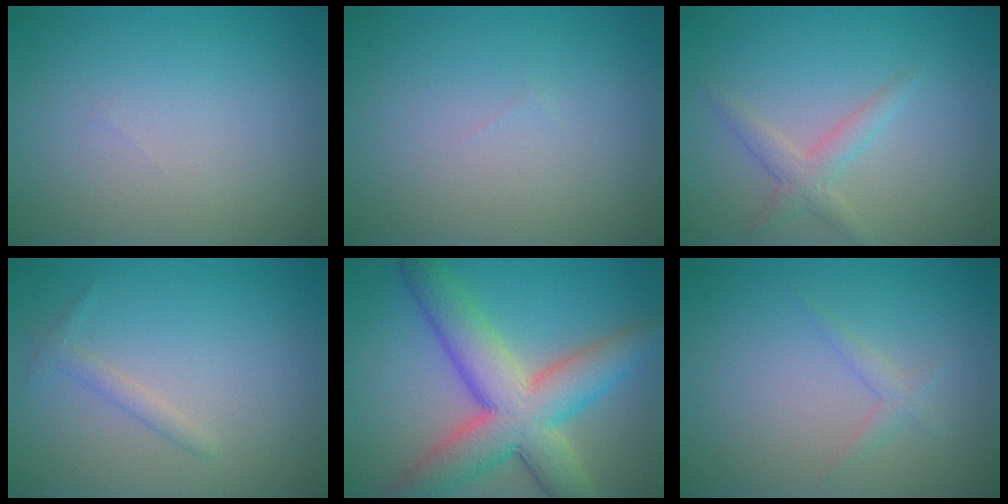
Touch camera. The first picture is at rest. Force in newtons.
{"total": 0.0}
{"total": 2.1, "press": 2.1, "slide": 0.1}
{"total": 1.1, "press": 1.1, "slide": 0.1}
{"total": 9.7, "press": 9.7, "slide": 0.2}
{"total": 1.1, "press": 1.1, "slide": 0.1}